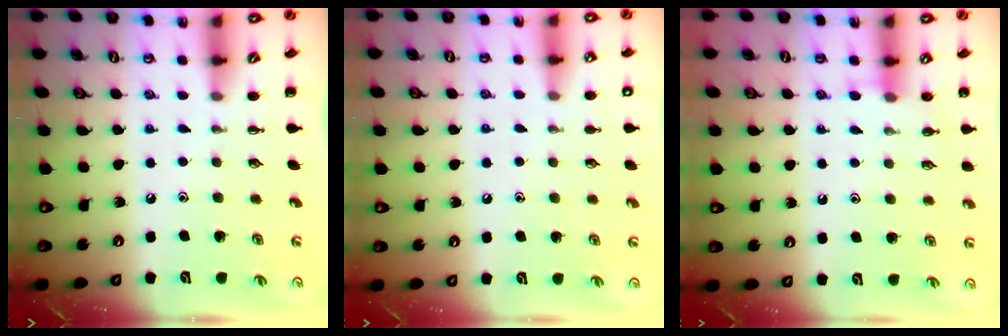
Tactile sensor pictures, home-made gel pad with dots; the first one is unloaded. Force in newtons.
{"total": 6.0, "press": 5.7, "slide": 2.0}
{"total": 6.7, "press": 6.5, "slide": 1.3}